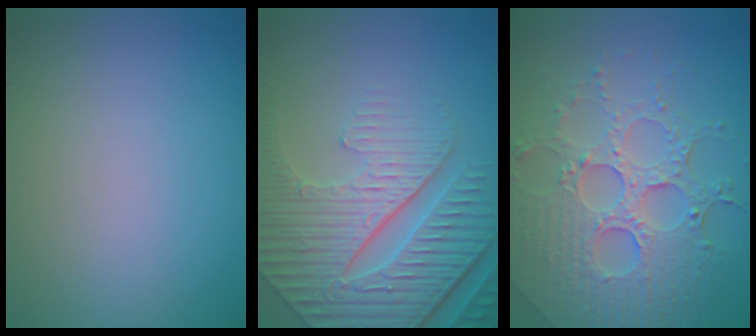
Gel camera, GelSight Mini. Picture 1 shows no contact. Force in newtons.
{"total": 8.2, "press": 6.3, "slide": 5.2}
{"total": 6.7, "press": 5.2, "slide": 4.2}